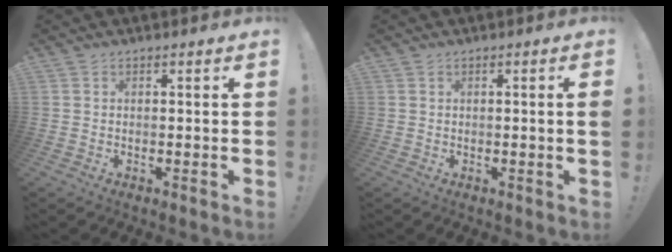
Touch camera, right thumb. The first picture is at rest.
{"total": 1.2, "force": [-0.5, -0.3, 1.0], "torque": [-0.016, 0.000, -0.011]}